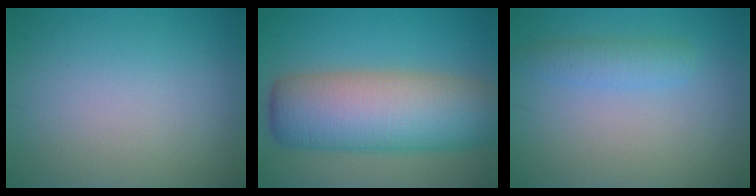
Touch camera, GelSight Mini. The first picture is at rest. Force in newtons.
{"total": 11.3, "press": 11.3, "slide": 0.3}
{"total": 2.2, "press": 2.2, "slide": 0.1}